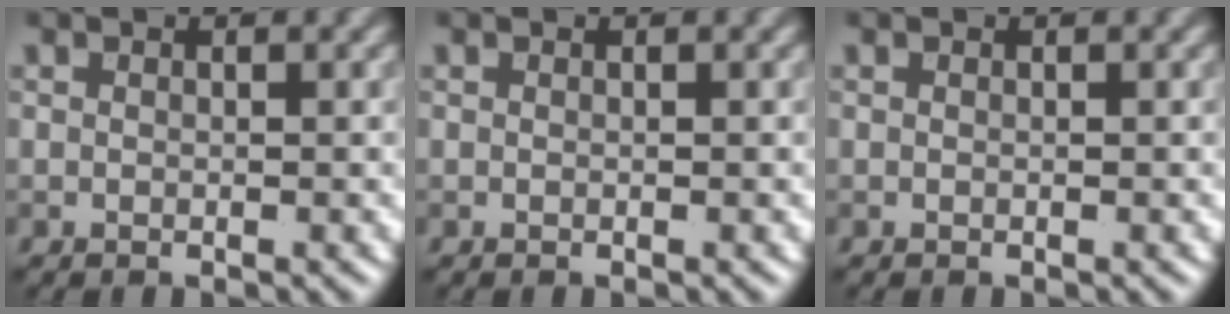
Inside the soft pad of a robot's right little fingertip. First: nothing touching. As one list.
[{"total": 0.0}, {"total": 0.0}]